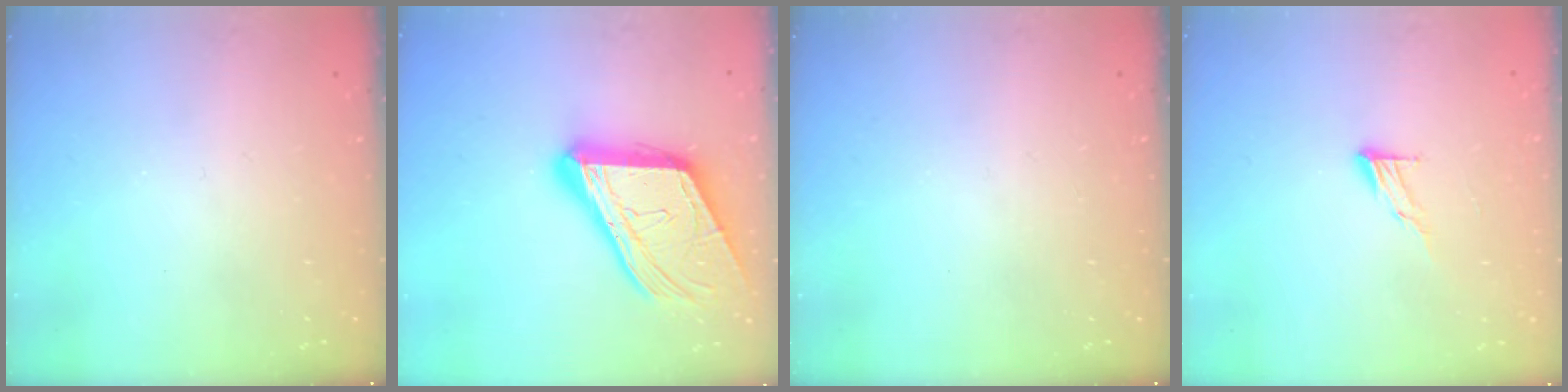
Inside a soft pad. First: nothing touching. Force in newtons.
{"total": 21.5, "press": 21.4, "slide": 2.5}
{"total": 0.0}
{"total": 6.7, "press": 6.7, "slide": 0.3}